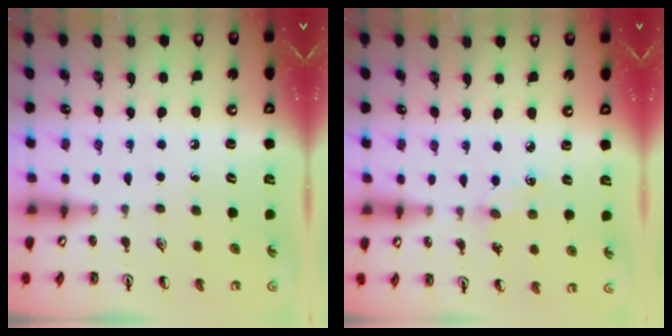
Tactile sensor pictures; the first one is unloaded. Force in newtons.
{"total": 4.2, "press": 4.2, "slide": 0.6}